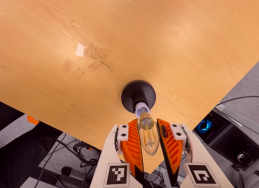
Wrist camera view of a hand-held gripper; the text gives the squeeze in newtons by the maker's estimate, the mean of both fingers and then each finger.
{"total": 12.8, "left": 13.7, "right": 11.9}